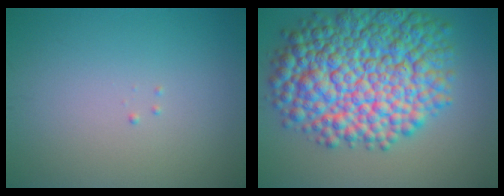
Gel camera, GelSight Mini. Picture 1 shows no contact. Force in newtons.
{"total": 14.0, "press": 14.0, "slide": 0.2}